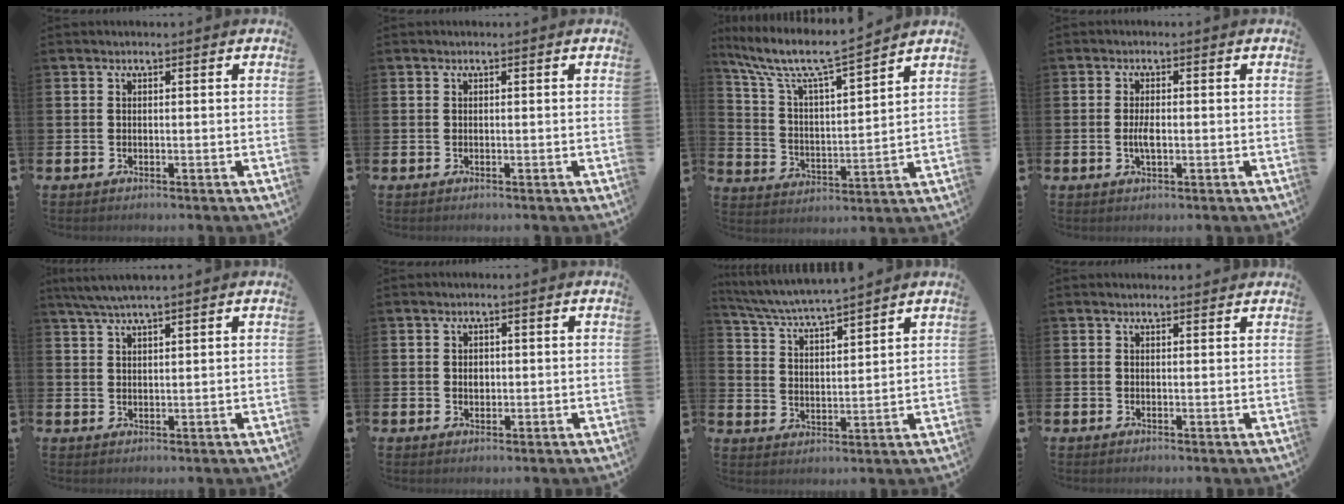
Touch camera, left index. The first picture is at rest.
{"total": 0.0}
{"total": 8.9, "force": [8.0, 0.6, 3.8], "torque": [-0.109, -0.052, 0.132]}
{"total": 2.5, "force": [-0.2, 0.9, 2.3], "torque": [-0.038, -0.002, -0.006]}
{"total": 3.5, "force": [3.1, 0.0, 1.6], "torque": [-0.041, -0.002, 0.058]}
{"total": 1.3, "force": [0.2, 1.0, 0.8], "torque": [0.005, 0.000, -0.002]}
{"total": 6.8, "force": [6.5, 0.2, 2.0], "torque": [-0.069, -0.052, 0.108]}
{"total": 1.1, "force": [1.1, 0.2, 0.2], "torque": [0.008, -0.003, 0.018]}